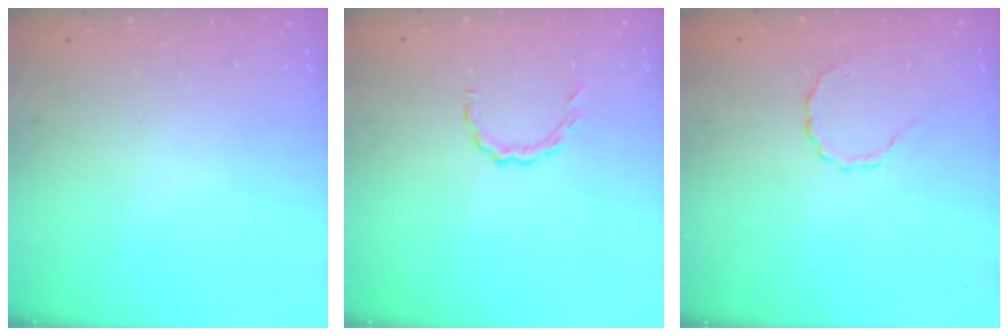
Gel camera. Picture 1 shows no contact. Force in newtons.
{"total": 3.9, "press": 3.7, "slide": 1.2}
{"total": 2.4, "press": 2.2, "slide": 0.9}